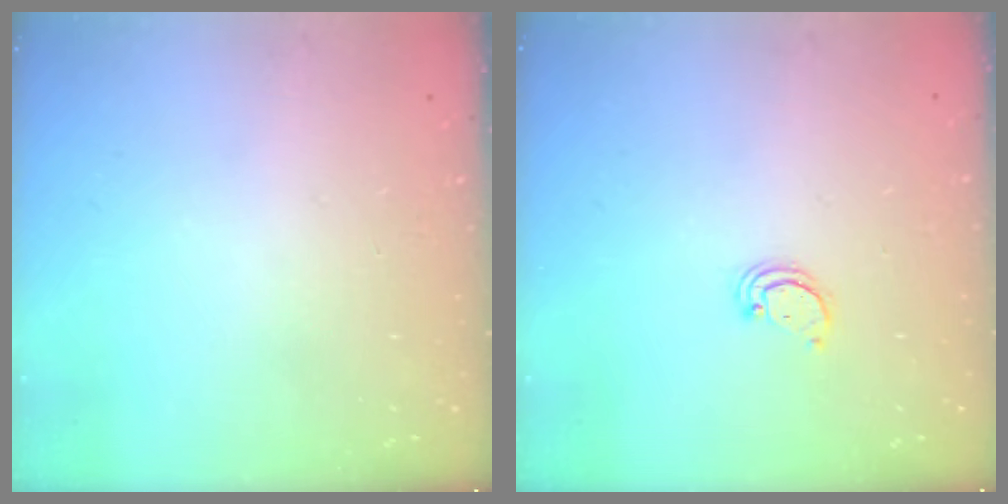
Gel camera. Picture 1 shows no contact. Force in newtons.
{"total": 2.2, "press": 2.2, "slide": 0.1}